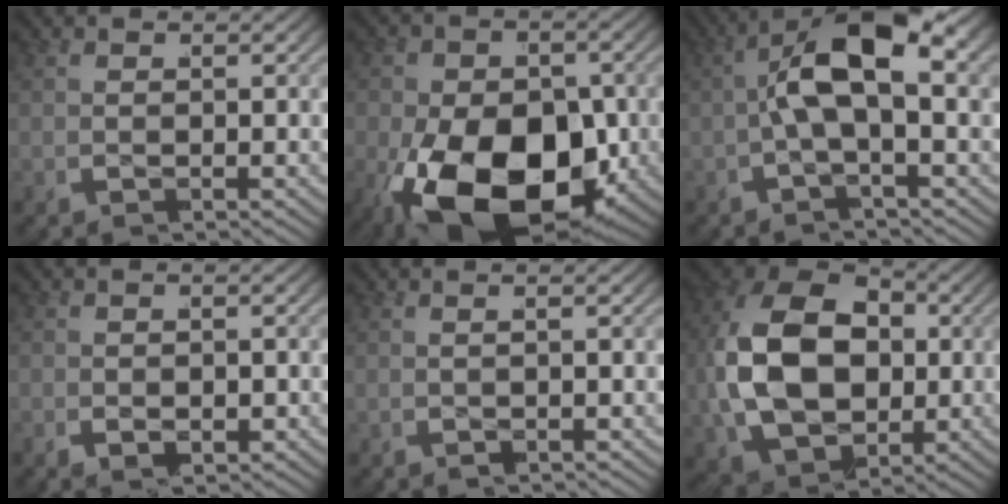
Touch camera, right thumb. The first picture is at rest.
{"total": 19.0, "force": [-5.1, 12.2, 13.7], "torque": [-0.258, -0.071, -0.051]}
{"total": 10.2, "force": [0.7, 4.1, 9.3], "torque": [-0.175, 0.018, -0.004]}
{"total": 1.3, "force": [-0.7, 0.8, 0.7], "torque": [-0.013, -0.002, -0.010]}
{"total": 1.1, "force": [-0.1, -1.0, -0.2], "torque": [0.005, 0.016, -0.007]}
{"total": 19.0, "force": [0.7, 13.5, 13.3], "torque": [-0.318, -0.029, 0.025]}